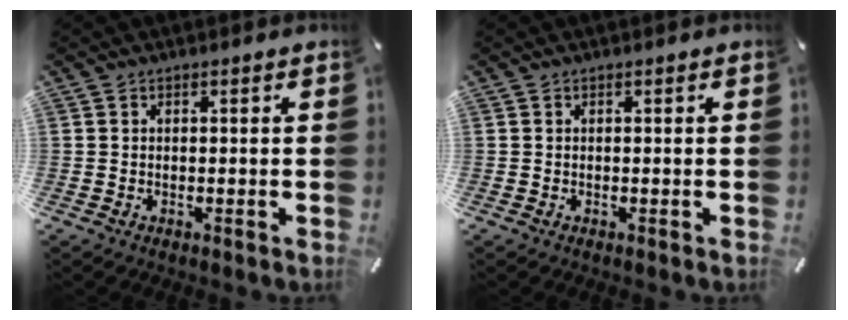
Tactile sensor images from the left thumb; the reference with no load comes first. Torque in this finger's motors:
{"motor_torque": [-0.02, 0.02, 0.01, -0.01, 0.00]}